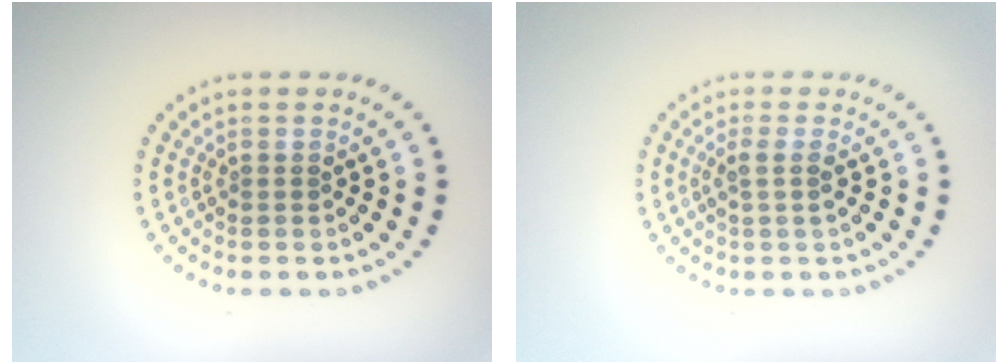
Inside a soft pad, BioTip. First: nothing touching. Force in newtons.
{"total": 1.5, "press": 1.2, "slide": 0.8}